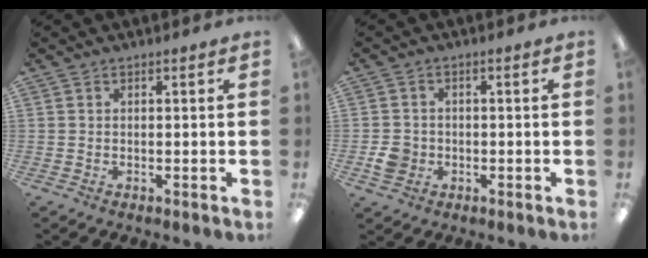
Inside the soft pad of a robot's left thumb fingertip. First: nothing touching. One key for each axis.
{"total": 4.2, "fx": -1.1, "fy": 3.7, "fz": 1.7, "tx": -0.024, "ty": 0.001, "tz": -0.020}